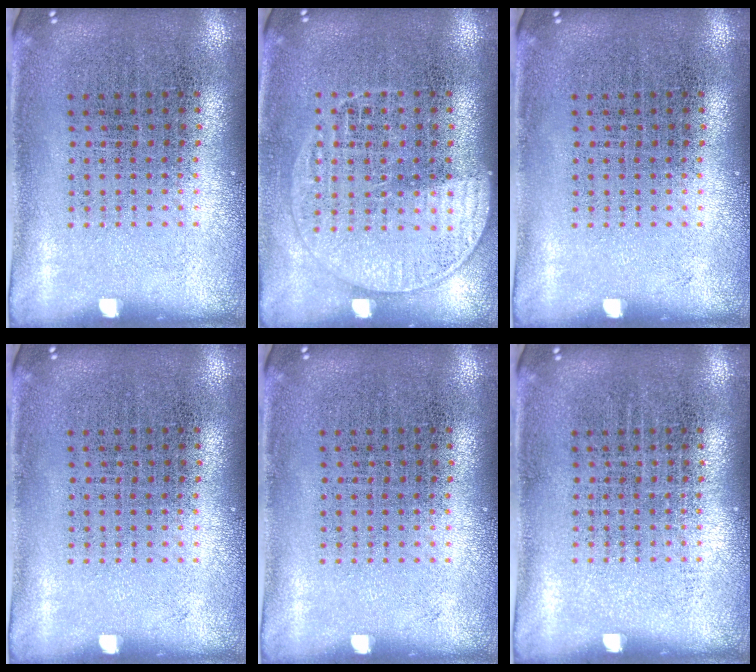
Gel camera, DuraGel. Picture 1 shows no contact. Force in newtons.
{"total": 1.3, "press": 1.2, "slide": 0.5}
{"total": 0.0}
{"total": 0.0}
{"total": 0.0}
{"total": 0.0}